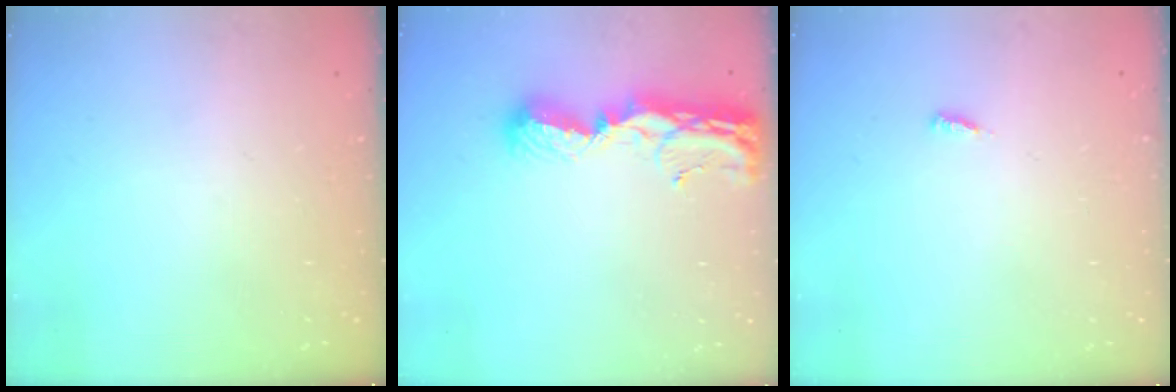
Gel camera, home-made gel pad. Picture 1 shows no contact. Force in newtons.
{"total": 10.1, "press": 10.0, "slide": 0.8}
{"total": 2.6, "press": 2.6, "slide": 0.3}